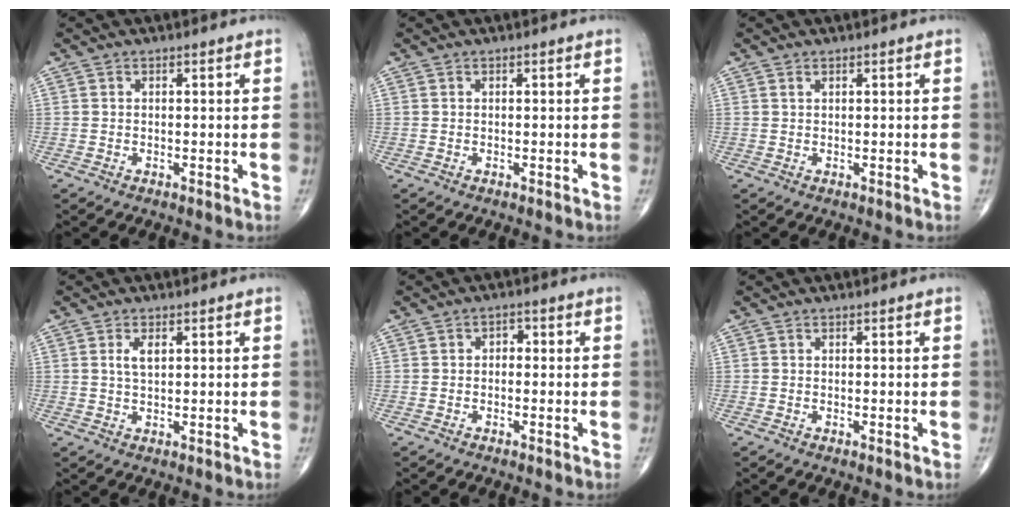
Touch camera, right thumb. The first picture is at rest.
{"total": 0.0}
{"total": 0.5, "force": [0.4, 0.2, 0.3], "torque": [-0.007, 0.001, 0.008]}
{"total": 2.7, "force": [0.9, 1.3, 2.2], "torque": [-0.040, -0.001, 0.017]}
{"total": 1.9, "force": [-0.1, 1.4, 1.3], "torque": [-0.006, 0.009, -0.010]}
{"total": 0.0}